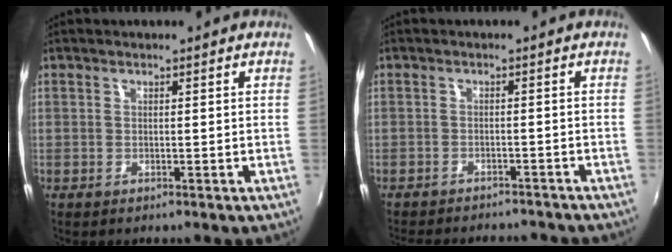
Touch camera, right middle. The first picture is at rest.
{"total": 11.9, "force": [-10.5, 3.1, 4.5], "torque": [-0.100, -0.015, -0.142]}